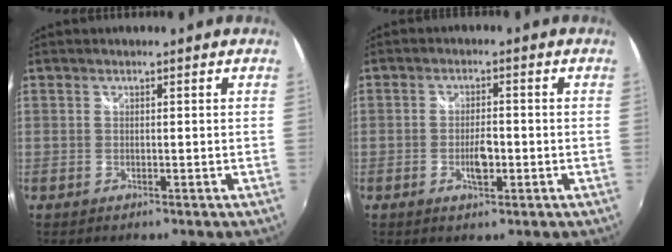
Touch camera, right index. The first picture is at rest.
{"total": 4.1, "force": [-1.2, 1.6, 3.6], "torque": [-0.067, -0.002, -0.020]}